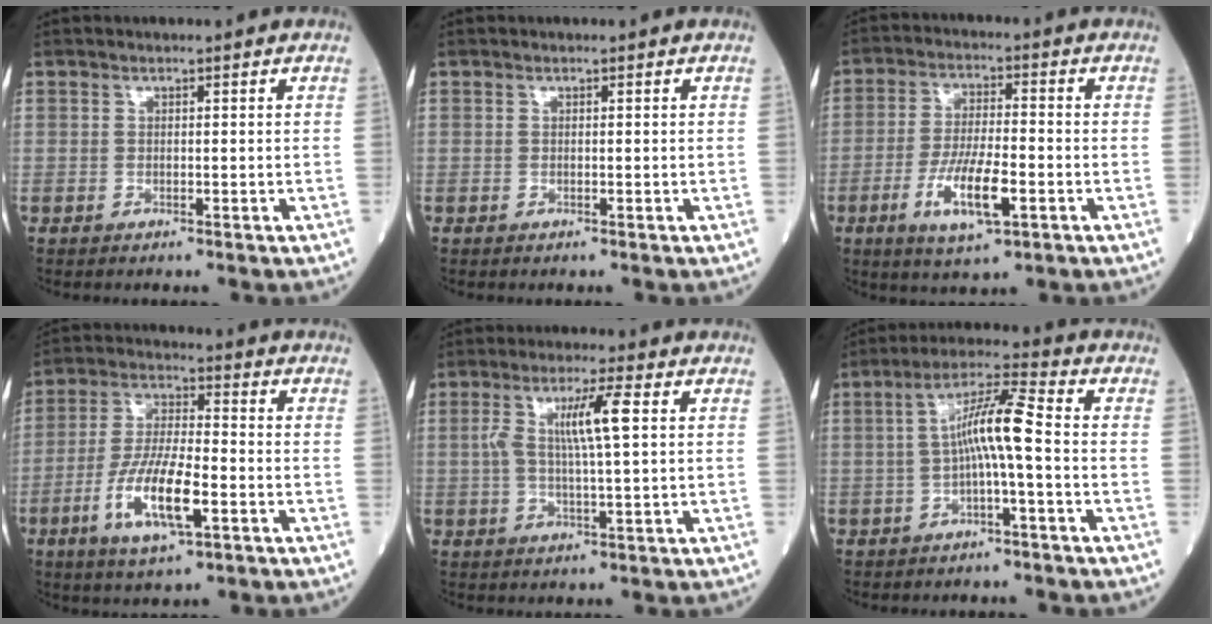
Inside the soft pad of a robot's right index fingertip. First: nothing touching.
{"total": 0.0}
{"total": 9.3, "force": [-3.4, 1.9, 8.5], "torque": [-0.165, -0.010, -0.060]}
{"total": 11.5, "force": [-4.2, 2.5, 10.4], "torque": [-0.207, -0.009, -0.076]}
{"total": 7.1, "force": [1.3, 0.1, 7.0], "torque": [-0.137, 0.010, 0.024]}
{"total": 7.7, "force": [-0.7, 0.2, 7.7], "torque": [-0.140, 0.023, -0.017]}